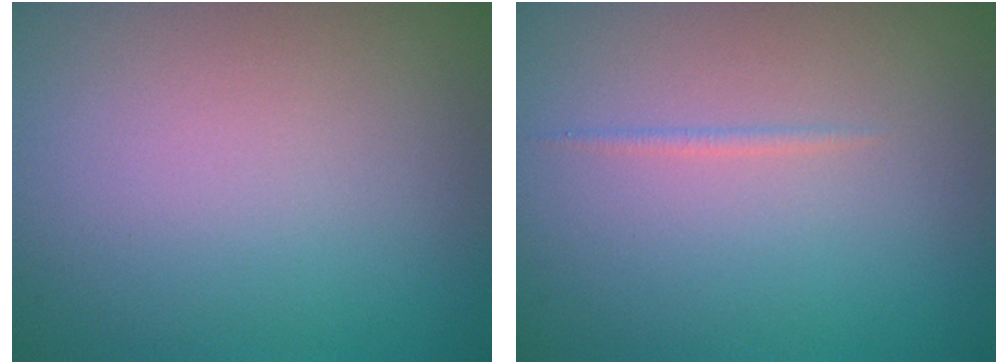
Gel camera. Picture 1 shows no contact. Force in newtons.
{"total": 0.5, "press": 0.5, "slide": 0.0}